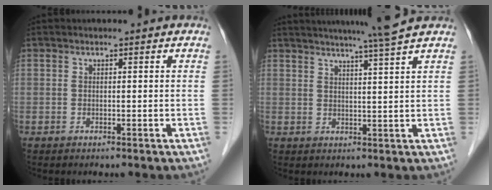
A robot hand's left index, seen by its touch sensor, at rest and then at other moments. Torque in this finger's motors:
{"motor_torque": [0.60, -0.87, 0.31, 0.08]}